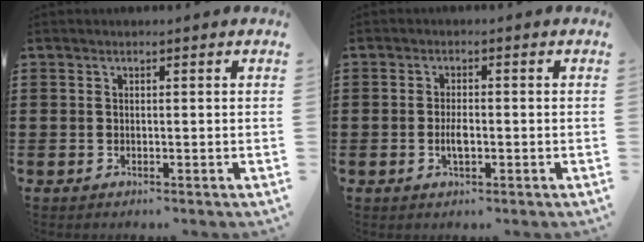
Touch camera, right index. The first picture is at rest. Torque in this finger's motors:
{"motor_torque": [0.86, 1.27, 0.44, 0.06]}